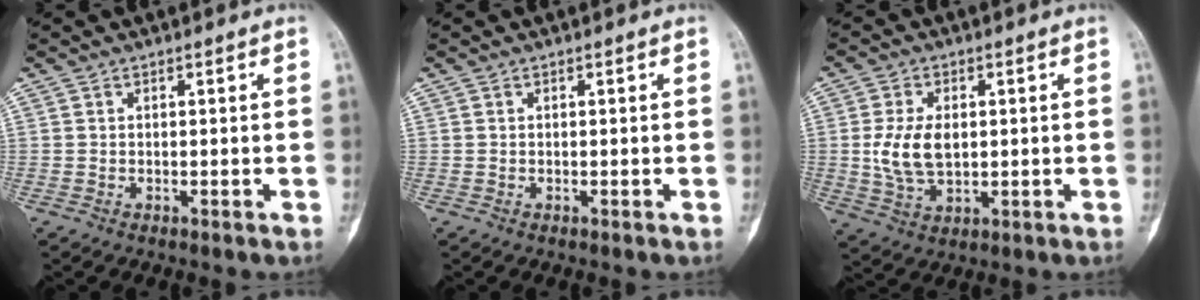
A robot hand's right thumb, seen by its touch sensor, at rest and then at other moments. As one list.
[{"total": 0.0}, {"total": 8.5, "force": [0.5, 5.2, 6.8], "torque": [-0.130, -0.005, 0.016]}]